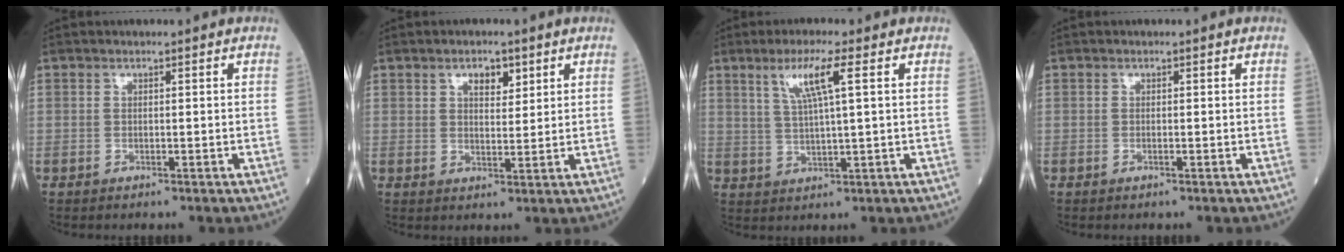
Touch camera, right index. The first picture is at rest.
{"total": 3.6, "force": [2.0, 1.7, 2.4], "torque": [-0.036, 0.001, 0.032]}
{"total": 6.2, "force": [2.7, -0.2, 5.6], "torque": [-0.110, 0.003, 0.053]}
{"total": 0.0}